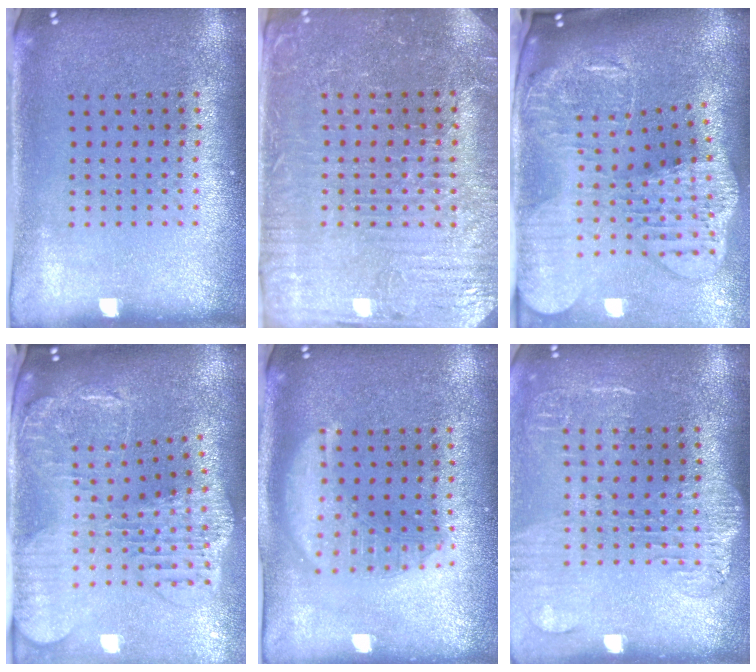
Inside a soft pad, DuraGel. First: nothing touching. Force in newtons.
{"total": 3.9, "press": 3.8, "slide": 0.8}
{"total": 4.3, "press": 3.3, "slide": 2.8}
{"total": 2.7, "press": 2.3, "slide": 1.4}
{"total": 2.6, "press": 2.6, "slide": 0.3}
{"total": 1.7, "press": 1.5, "slide": 0.8}